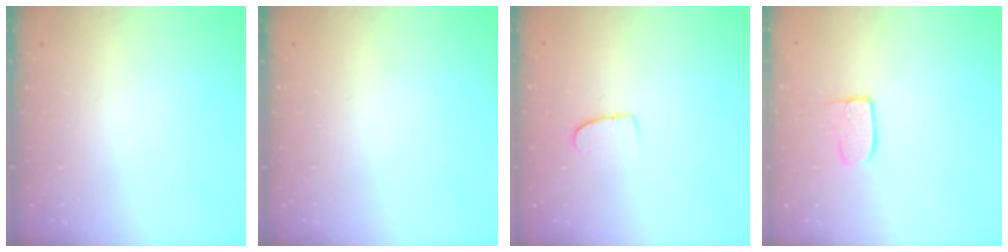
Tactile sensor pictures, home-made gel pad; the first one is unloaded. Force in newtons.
{"total": 0.0}
{"total": 7.3, "press": 7.2, "slide": 0.5}
{"total": 6.8, "press": 6.7, "slide": 0.4}